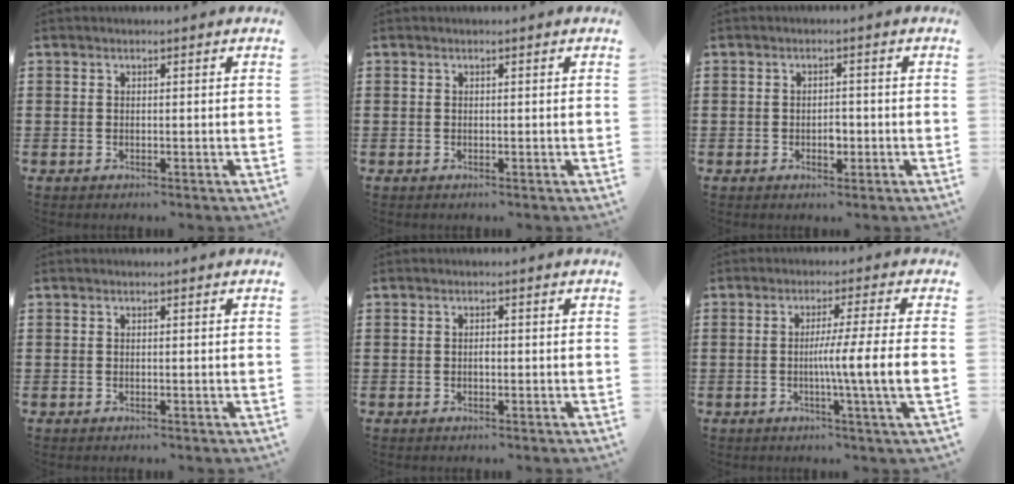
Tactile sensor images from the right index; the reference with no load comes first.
{"total": 0.0}
{"total": 2.2, "force": [-0.6, 1.2, 1.7], "torque": [-0.033, 0.001, -0.011]}
{"total": 0.0}
{"total": 0.8, "force": [-0.2, 0.3, 0.7], "torque": [-0.016, -0.005, -0.003]}
{"total": 7.7, "force": [-0.9, -1.1, 7.5], "torque": [-0.131, -0.016, -0.021]}